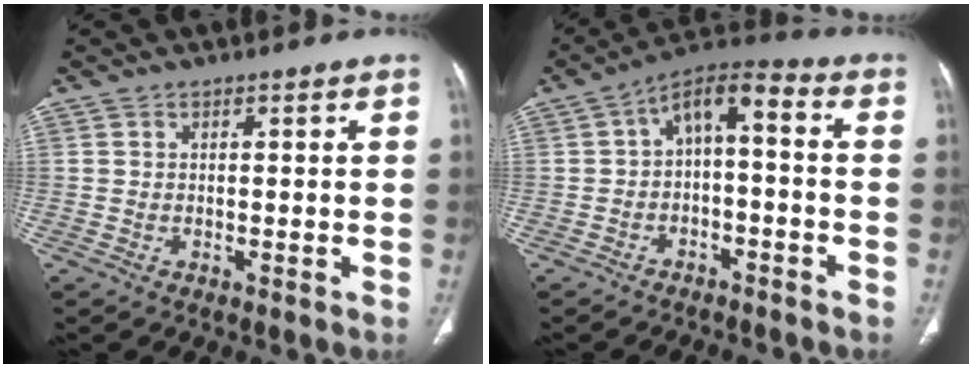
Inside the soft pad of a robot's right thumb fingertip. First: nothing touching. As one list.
[{"total": 8.7, "force": [-1.5, 4.5, 7.3], "torque": [-0.107, 0.056, -0.031]}]